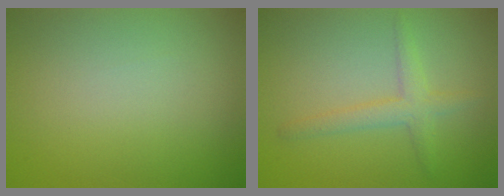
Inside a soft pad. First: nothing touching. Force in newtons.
{"total": 2.4, "press": 2.4, "slide": 0.2}